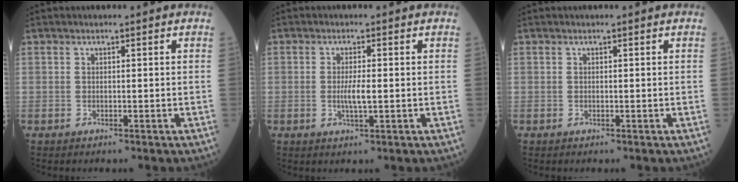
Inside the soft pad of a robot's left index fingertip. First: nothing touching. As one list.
[{"total": 2.9, "force": [-0.3, 0.4, 2.9], "torque": [-0.059, -0.004, -0.004]}, {"total": 0.0}]